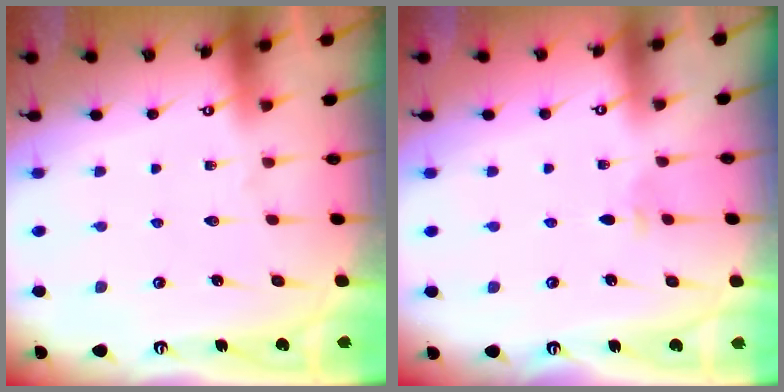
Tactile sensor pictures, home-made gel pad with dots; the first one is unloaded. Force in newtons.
{"total": 2.8, "press": 2.7, "slide": 0.7}